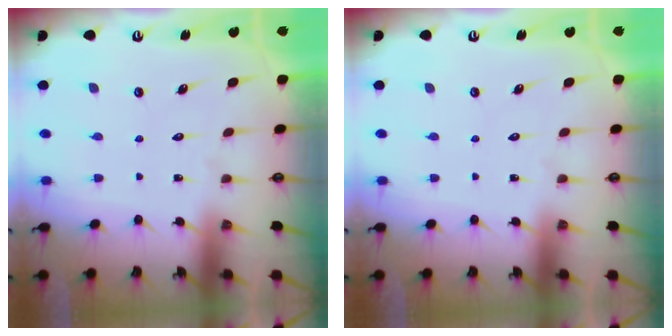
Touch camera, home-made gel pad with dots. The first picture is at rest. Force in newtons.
{"total": 0.0}